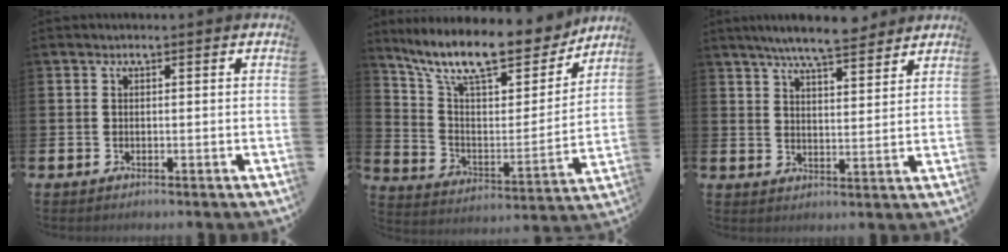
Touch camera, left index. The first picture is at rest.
{"total": 13.0, "force": [10.9, 3.7, 6.0], "torque": [-0.140, -0.070, 0.187]}
{"total": 6.8, "force": [6.4, 0.6, 2.3], "torque": [-0.049, -0.028, 0.112]}